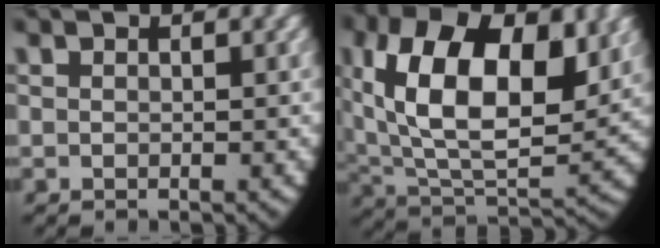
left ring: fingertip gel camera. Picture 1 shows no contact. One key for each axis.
{"total": 12.8, "fx": 3.2, "fy": 7.5, "fz": 9.9, "tx": -0.202, "ty": -0.038, "tz": 0.070}